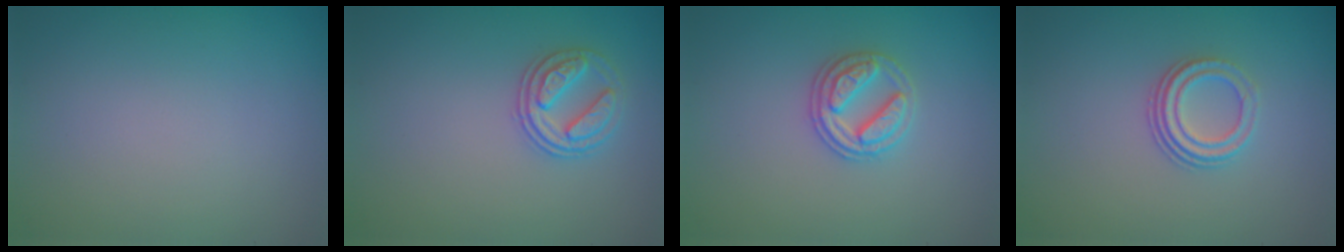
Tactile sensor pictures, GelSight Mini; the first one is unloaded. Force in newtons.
{"total": 2.6, "press": 2.5, "slide": 0.7}
{"total": 2.9, "press": 2.8, "slide": 0.9}
{"total": 2.9, "press": 2.0, "slide": 2.0}